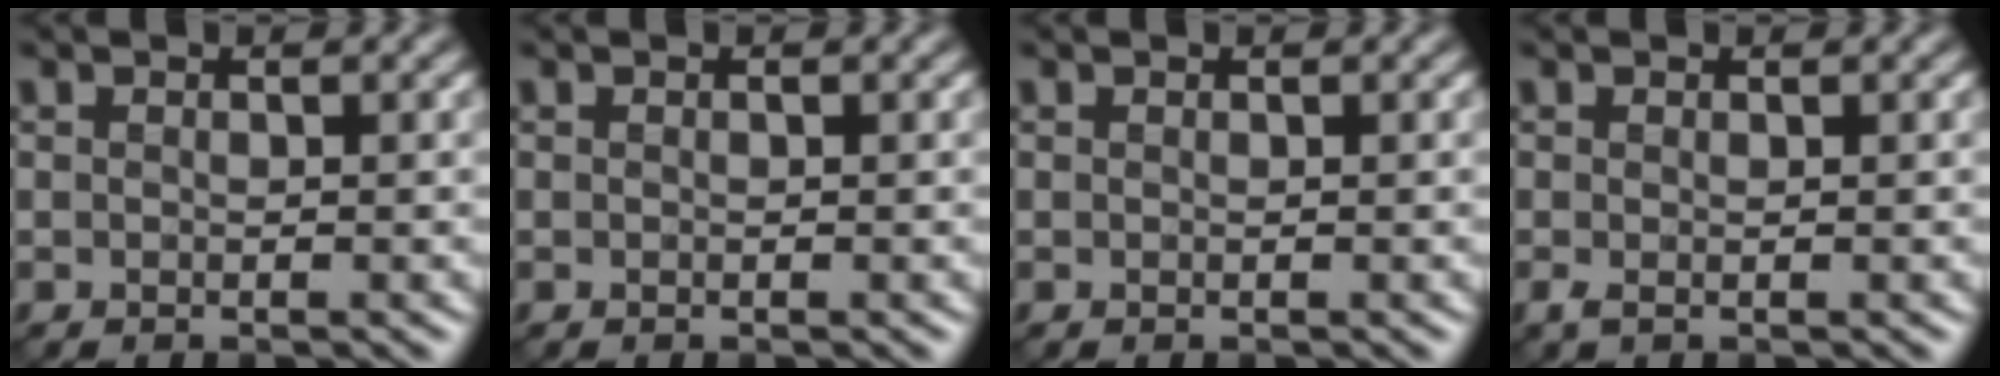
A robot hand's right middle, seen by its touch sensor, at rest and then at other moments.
{"total": 0.0}
{"total": 0.0}
{"total": 0.8, "force": [-0.2, 0.4, 0.6], "torque": [-0.022, -0.001, -0.004]}